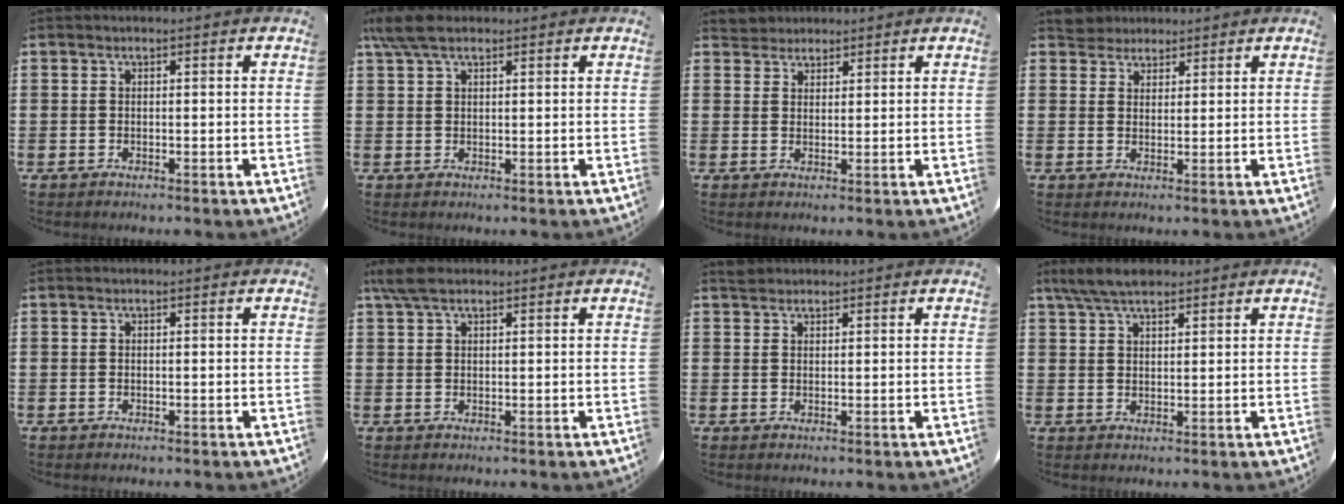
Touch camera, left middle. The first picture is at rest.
{"total": 3.8, "force": [2.6, 1.4, 2.3], "torque": [-0.051, 0.009, 0.049]}
{"total": 2.4, "force": [2.2, 0.9, -0.3], "torque": [0.002, 0.004, 0.045]}
{"total": 3.2, "force": [2.9, 1.2, -0.3], "torque": [-0.003, 0.001, 0.058]}
{"total": 0.0}
{"total": 3.0, "force": [2.0, 1.2, 1.9], "torque": [-0.043, 0.007, 0.037]}
{"total": 1.1, "force": [1.0, 0.4, 0.0], "torque": [0.007, 0.000, 0.018]}
{"total": 5.0, "force": [4.0, 1.5, 2.6], "torque": [-0.059, 0.000, 0.075]}